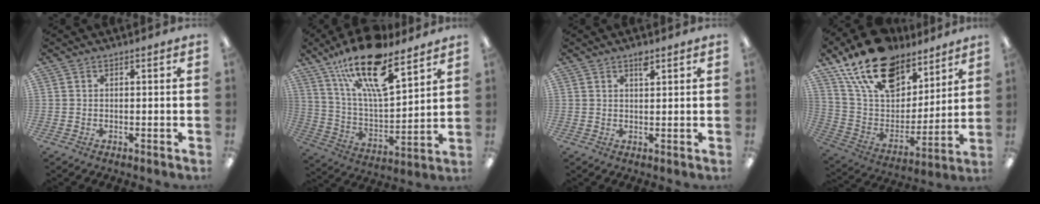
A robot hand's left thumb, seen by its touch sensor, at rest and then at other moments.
{"total": 21.5, "force": [14.4, 7.4, 14.2], "torque": [-0.247, -0.078, 0.247]}
{"total": 2.4, "force": [1.8, 0.7, 1.5], "torque": [-0.027, -0.003, 0.030]}
{"total": 20.4, "force": [14.8, 10.5, 9.3], "torque": [-0.181, -0.083, 0.269]}